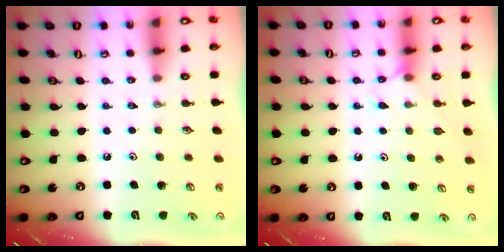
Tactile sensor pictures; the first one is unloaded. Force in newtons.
{"total": 4.1, "press": 4.0, "slide": 0.6}